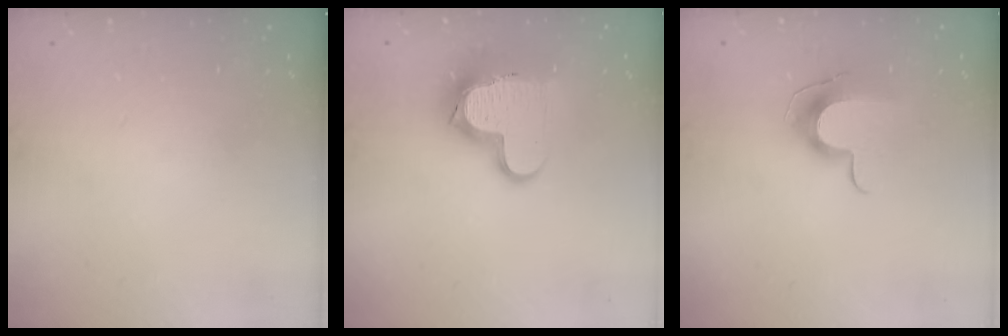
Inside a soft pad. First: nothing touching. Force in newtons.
{"total": 14.0, "press": 14.0, "slide": 1.0}
{"total": 9.9, "press": 9.9, "slide": 0.1}